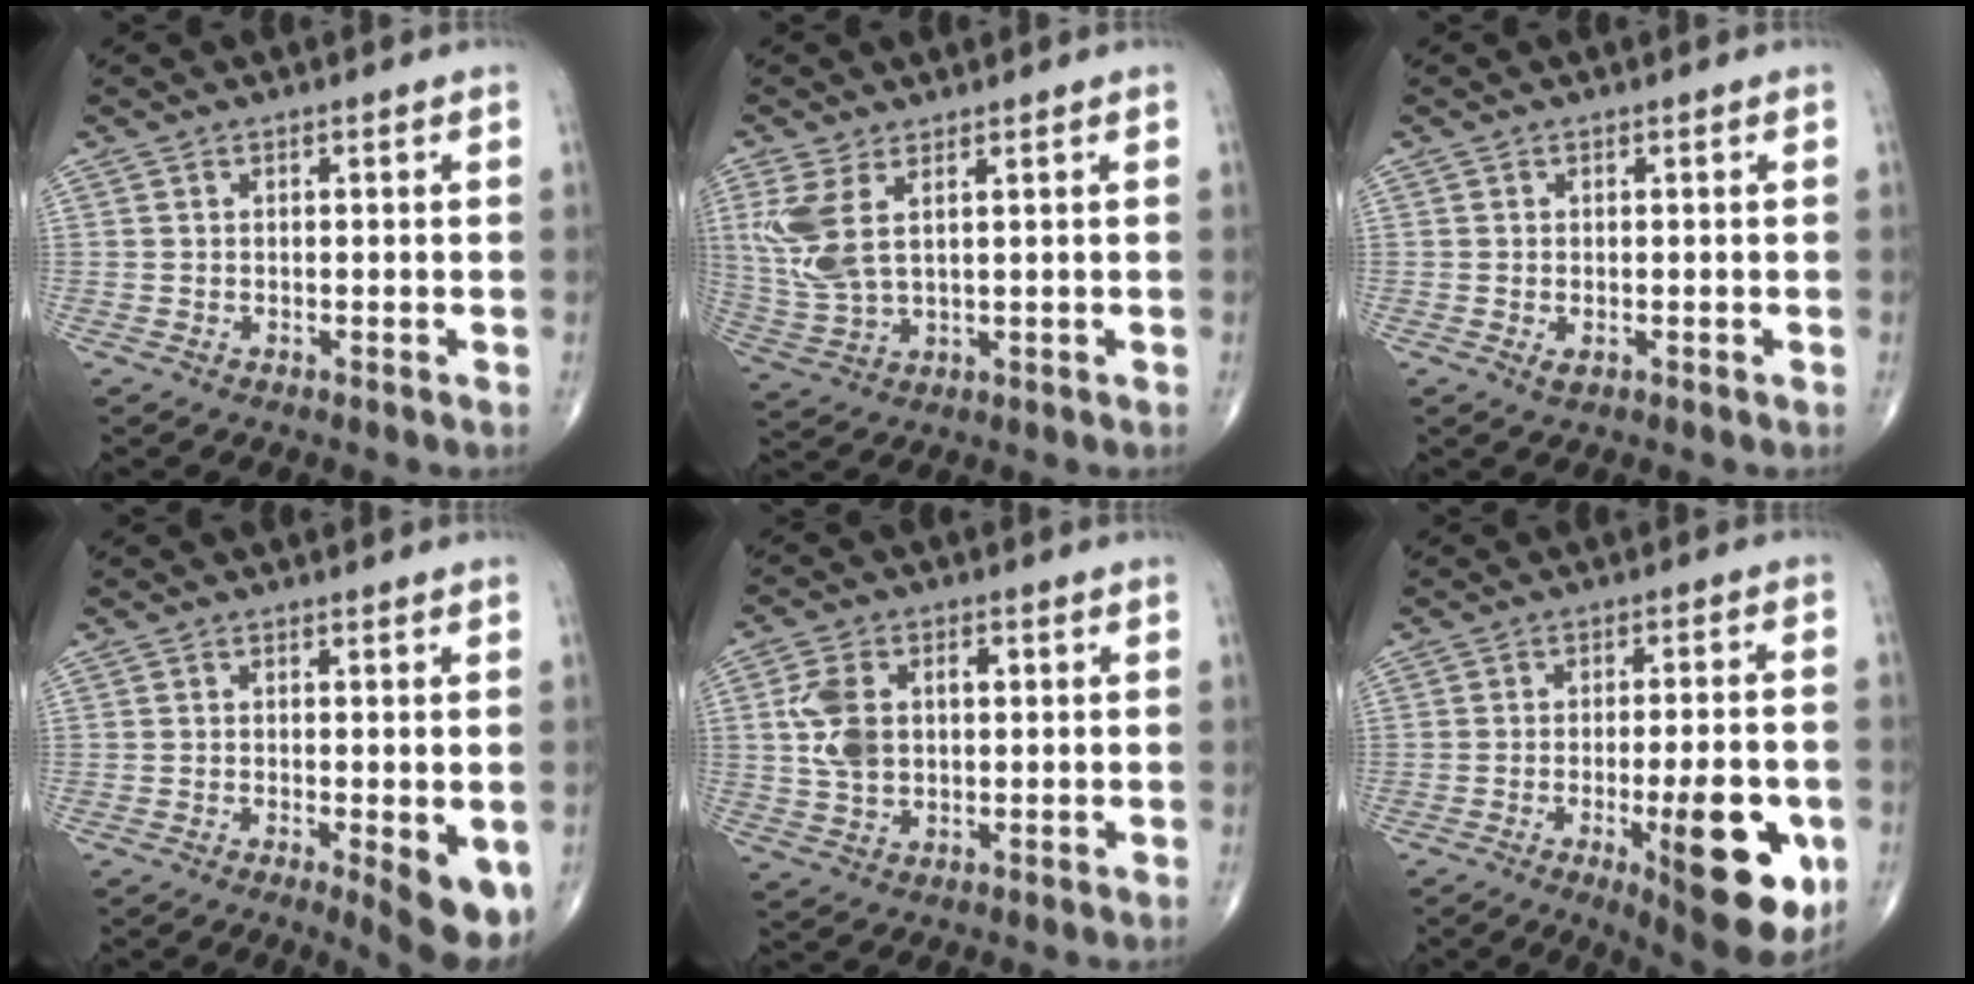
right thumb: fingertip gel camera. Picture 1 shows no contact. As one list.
[{"total": 8.7, "force": [2.8, 3.9, 7.3], "torque": [-0.179, -0.011, 0.070]}, {"total": 1.4, "force": [-0.3, 0.7, 1.1], "torque": [-0.021, -0.003, -0.004]}, {"total": 7.2, "force": [-2.0, 2.0, 6.7], "torque": [-0.086, -0.018, -0.027]}, {"total": 9.2, "force": [1.3, 6.1, 6.7], "torque": [-0.126, 0.010, 0.027]}, {"total": 16.8, "force": [-5.2, 4.9, 15.3], "torque": [-0.184, 0.004, -0.061]}]